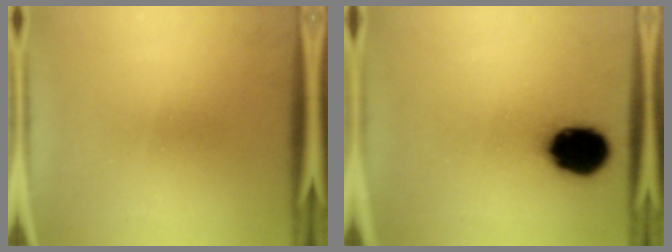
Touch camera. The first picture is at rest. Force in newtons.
{"total": 14.5}